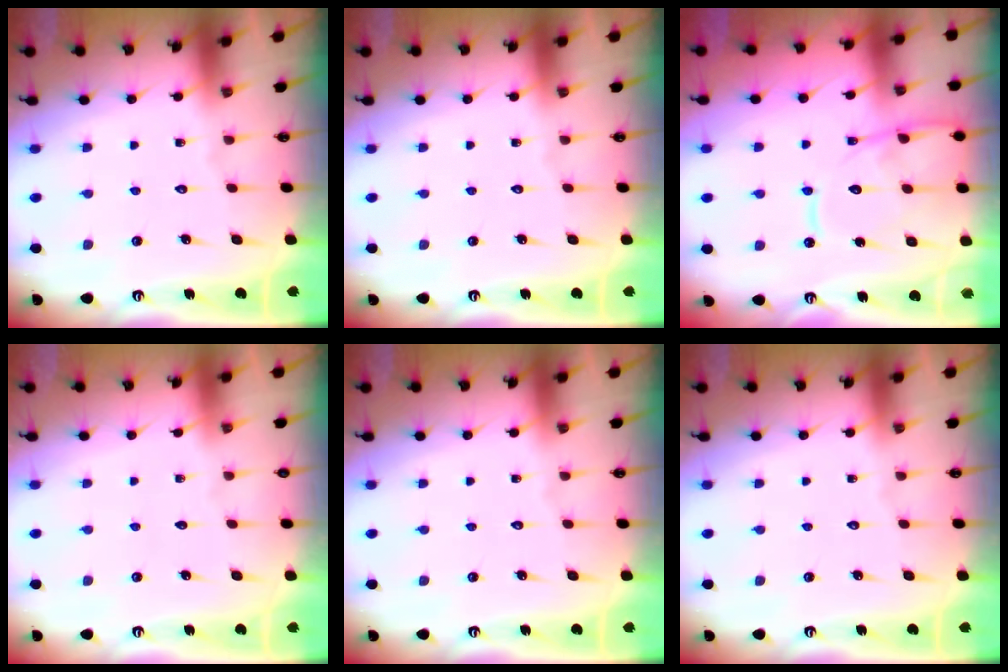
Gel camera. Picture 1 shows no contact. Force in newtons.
{"total": 0.0}
{"total": 14.1, "press": 14.0, "slide": 1.2}
{"total": 0.0}
{"total": 0.0}
{"total": 0.0}